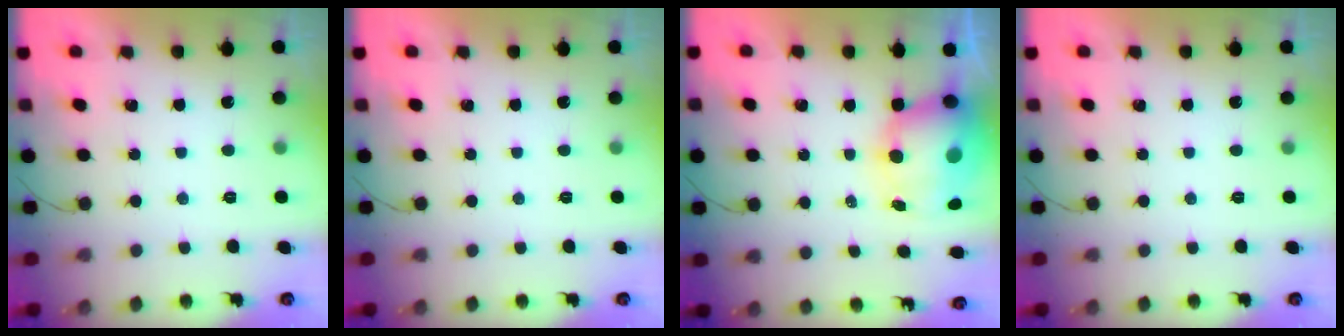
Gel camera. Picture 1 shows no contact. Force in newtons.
{"total": 0.0}
{"total": 13.0, "press": 12.6, "slide": 3.1}
{"total": 0.0}